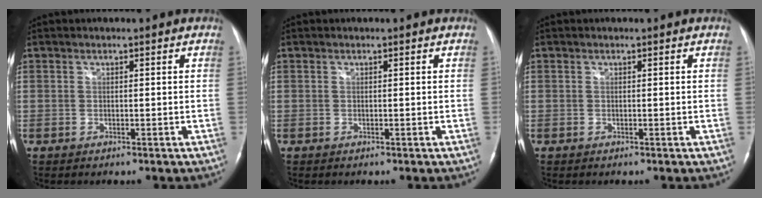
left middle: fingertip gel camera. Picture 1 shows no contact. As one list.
[{"total": 0.0}, {"total": 0.0}]